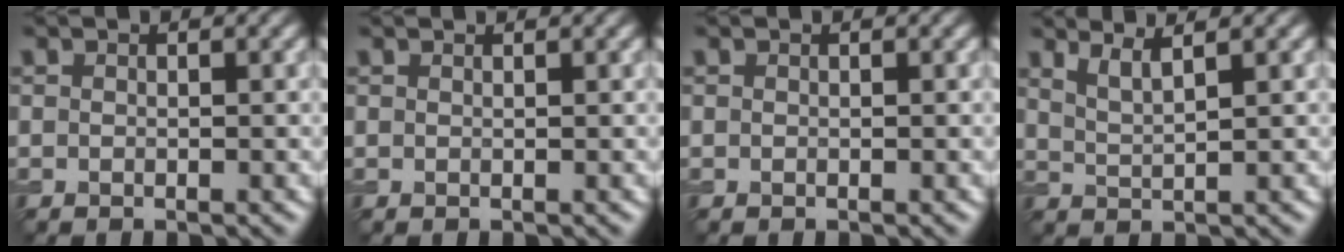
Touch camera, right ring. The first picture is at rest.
{"total": 1.1, "force": [1.0, 0.2, 0.3], "torque": [-0.006, -0.003, 0.006]}
{"total": 0.0}
{"total": 2.4, "force": [1.7, 0.5, 1.6], "torque": [-0.023, 0.003, 0.032]}